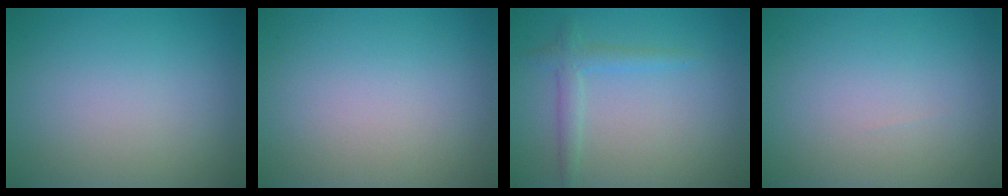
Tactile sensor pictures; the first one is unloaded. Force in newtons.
{"total": 0.0}
{"total": 1.9, "press": 1.9, "slide": 0.1}
{"total": 0.0}